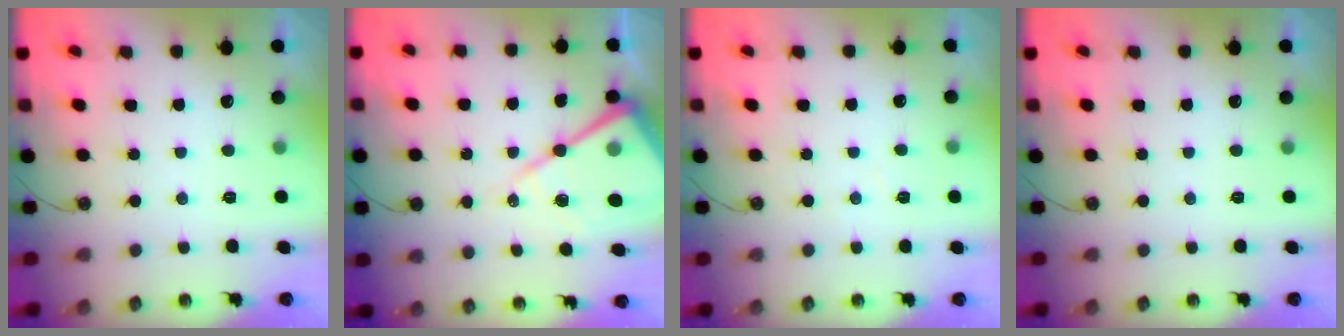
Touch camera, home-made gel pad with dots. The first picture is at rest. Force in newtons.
{"total": 17.8, "press": 17.8, "slide": 1.6}
{"total": 2.9, "press": 2.9, "slide": 0.5}
{"total": 0.0}